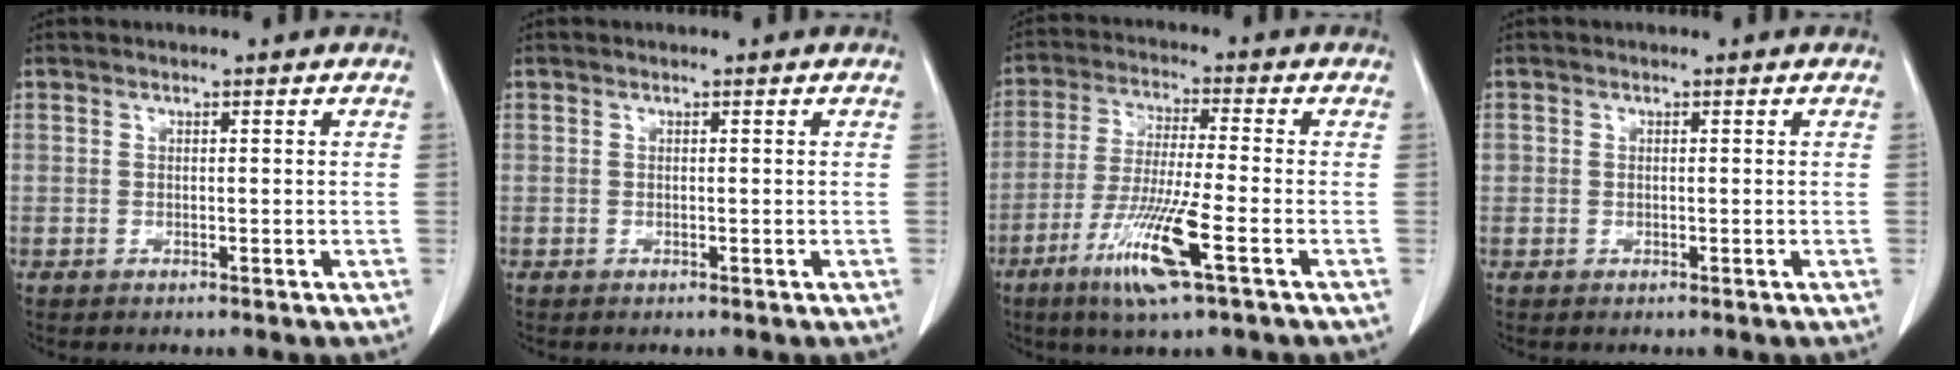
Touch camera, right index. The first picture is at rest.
{"total": 0.0}
{"total": 11.3, "force": [-5.2, 0.0, 10.1], "torque": [-0.202, -0.023, -0.098]}
{"total": 0.6, "force": [0.1, 0.6, 0.1], "torque": [0.006, 0.008, 0.004]}